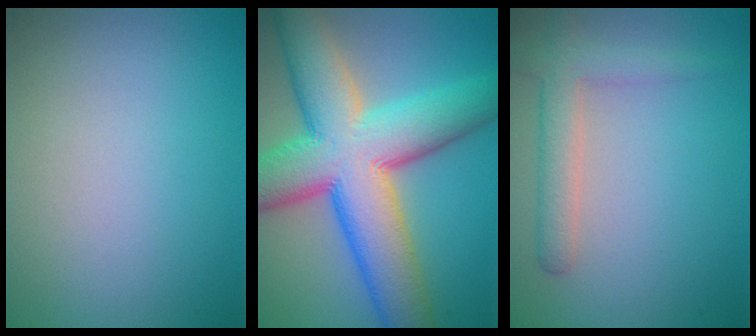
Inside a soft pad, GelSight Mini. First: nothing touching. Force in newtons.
{"total": 13.2, "press": 13.2, "slide": 0.4}
{"total": 2.9, "press": 2.9, "slide": 0.2}